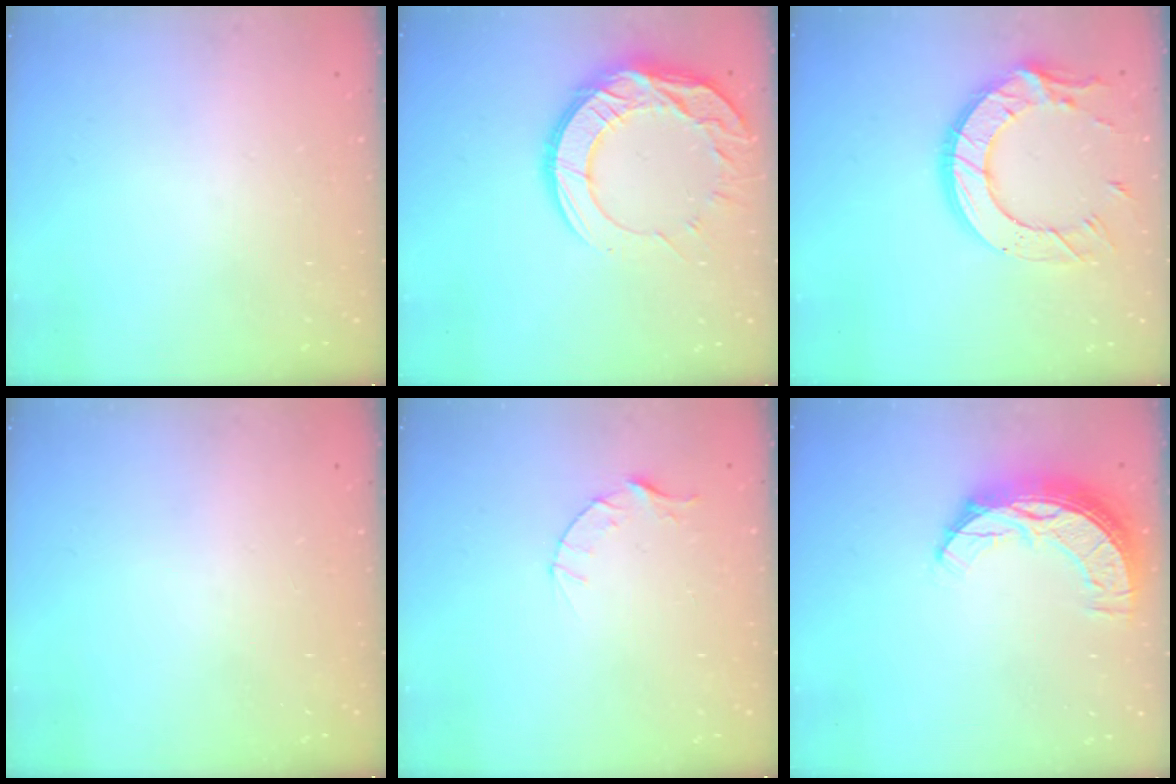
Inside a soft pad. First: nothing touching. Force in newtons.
{"total": 15.6, "press": 15.5, "slide": 1.1}
{"total": 15.9, "press": 15.9, "slide": 1.0}
{"total": 0.0}
{"total": 3.5, "press": 3.5, "slide": 0.4}
{"total": 10.4, "press": 10.3, "slide": 0.9}